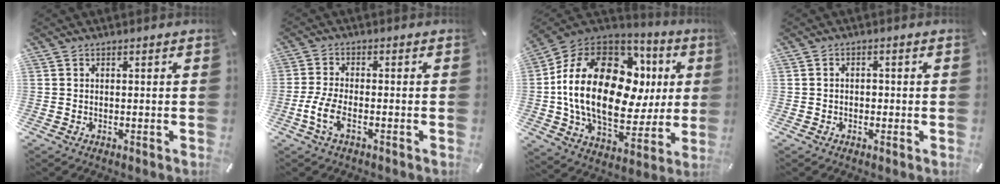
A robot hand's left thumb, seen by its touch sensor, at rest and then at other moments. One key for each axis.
{"total": 6.3, "fx": -2.6, "fy": 2.7, "fz": 5.1, "tx": -0.120, "ty": -0.005, "tz": -0.050}
{"total": 26.2, "fx": 2.9, "fy": 16.1, "fz": 20.4, "tx": -0.407, "ty": -0.016, "tz": 0.052}
{"total": 1.8, "fx": -0.3, "fy": 1.4, "fz": 1.0, "tx": -0.021, "ty": 0.005, "tz": -0.008}